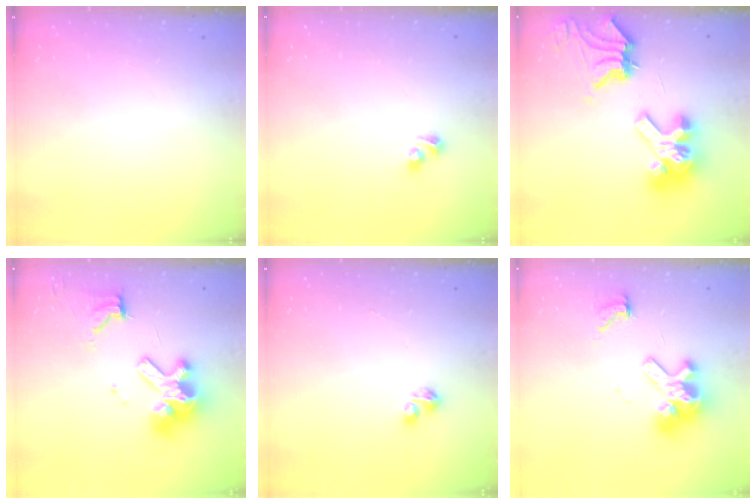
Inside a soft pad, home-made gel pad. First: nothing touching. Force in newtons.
{"total": 3.5, "press": 3.0, "slide": 1.8}
{"total": 12.4, "press": 12.3, "slide": 1.4}
{"total": 14.1, "press": 14.0, "slide": 1.8}
{"total": 3.3, "press": 3.2, "slide": 0.7}
{"total": 11.4, "press": 11.4, "slide": 1.4}